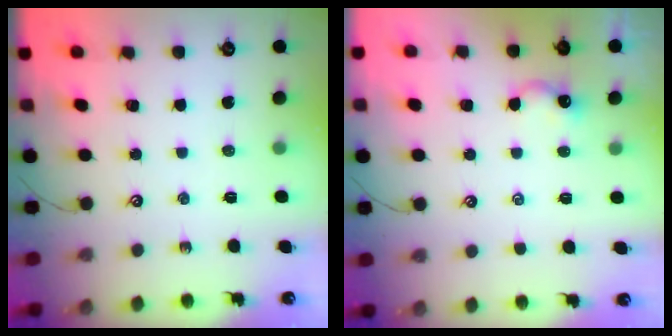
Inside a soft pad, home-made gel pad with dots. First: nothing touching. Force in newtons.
{"total": 2.4, "press": 2.4, "slide": 0.2}